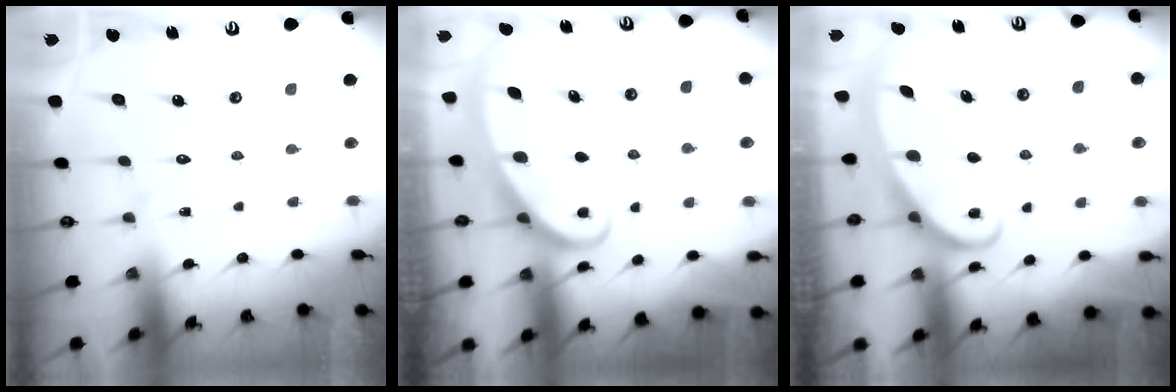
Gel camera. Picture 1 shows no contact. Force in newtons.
{"total": 2.6, "press": 2.6, "slide": 0.4}
{"total": 2.6, "press": 2.6, "slide": 0.4}